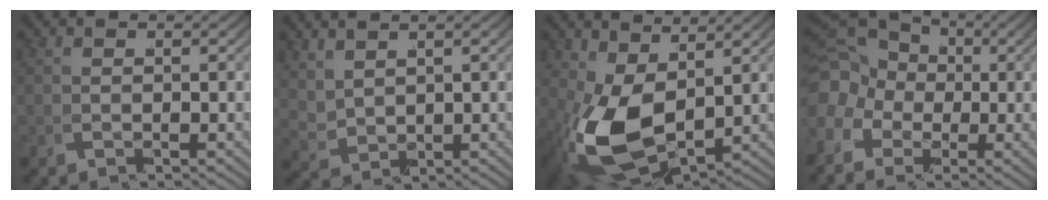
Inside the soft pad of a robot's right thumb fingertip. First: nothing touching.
{"total": 3.0, "force": [2.1, 1.5, 1.6], "torque": [-0.041, -0.007, 0.060]}
{"total": 9.6, "force": [-0.7, 5.7, 7.7], "torque": [-0.192, -0.054, 0.022]}
{"total": 7.0, "force": [1.2, 5.8, 3.9], "torque": [-0.080, -0.019, 0.029]}